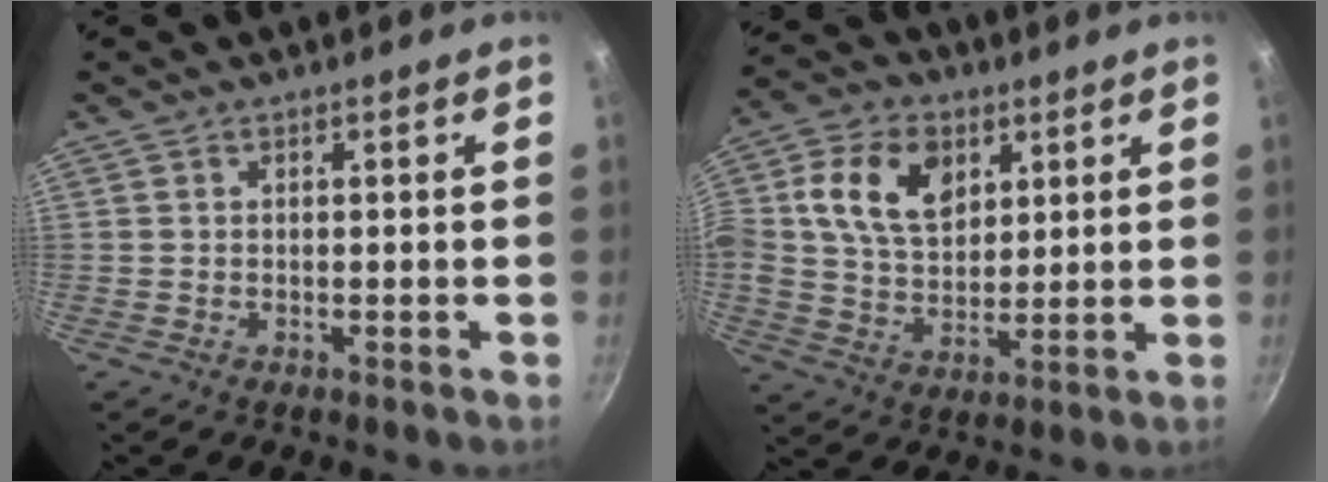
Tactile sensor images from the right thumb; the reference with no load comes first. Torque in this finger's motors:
{"motor_torque": [2.41, 2.60, 1.62, -0.32, 0.71]}